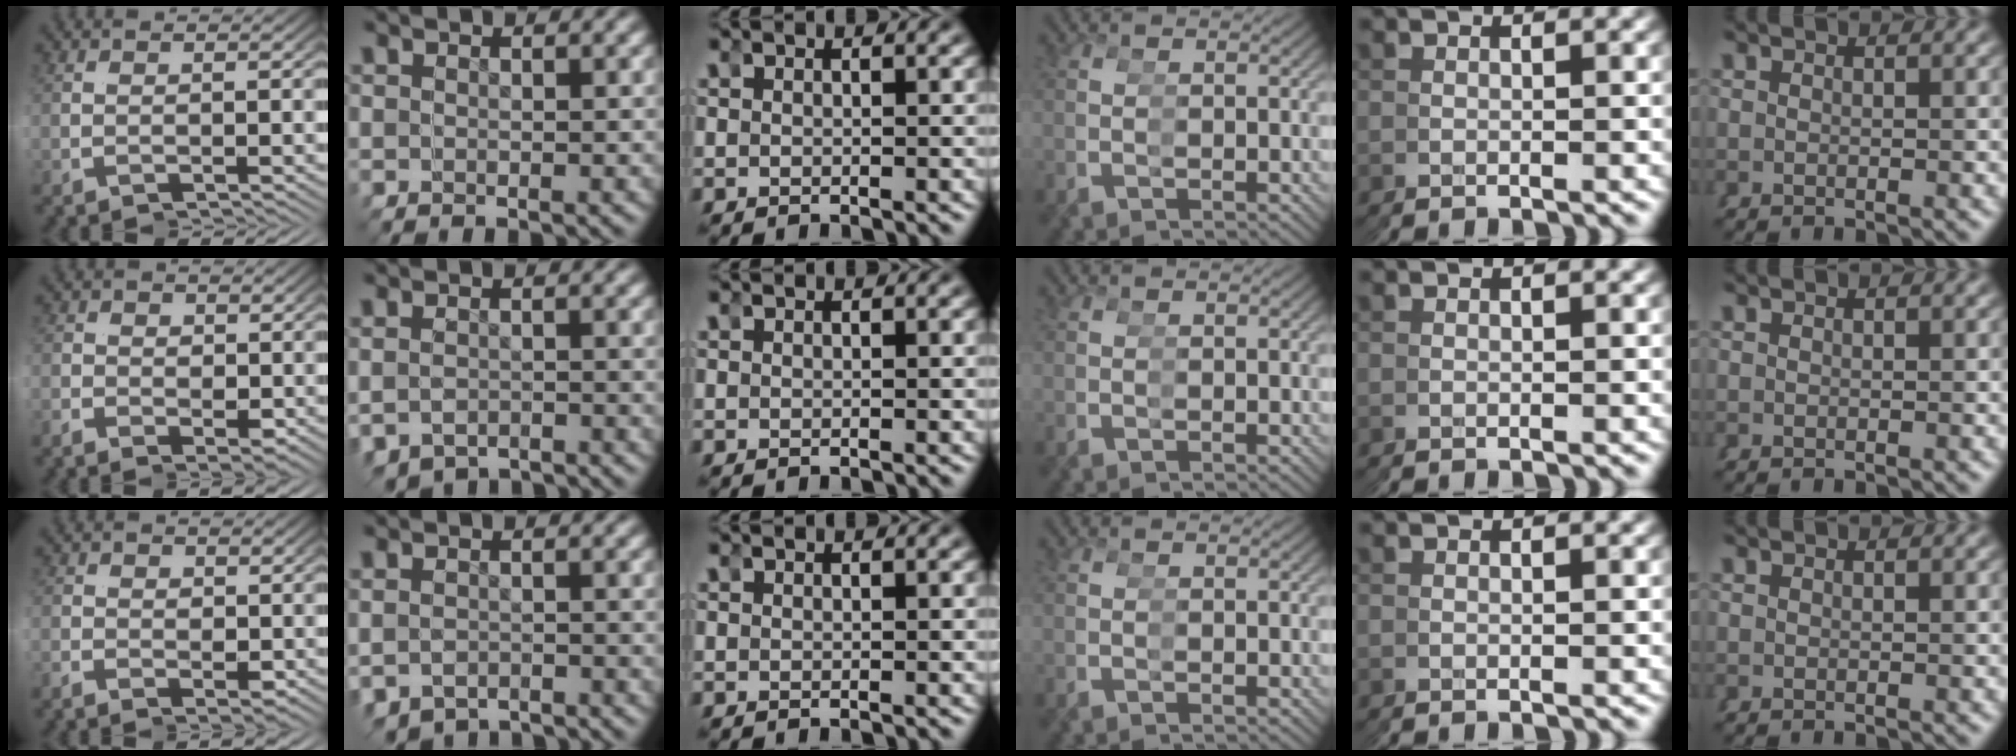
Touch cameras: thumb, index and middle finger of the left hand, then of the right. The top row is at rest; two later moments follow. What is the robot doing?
{"motion": "grasp_and_lifting", "object": "hoodie"}